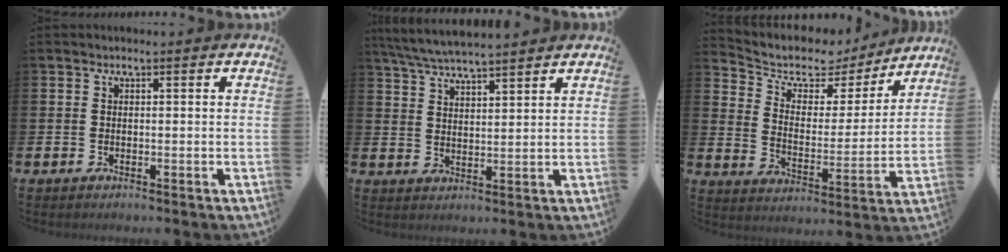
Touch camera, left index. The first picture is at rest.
{"total": 5.7, "force": [5.5, 0.2, 1.4], "torque": [-0.049, -0.020, 0.100]}
{"total": 7.0, "force": [5.8, 3.3, 1.9], "torque": [-0.069, -0.040, 0.097]}